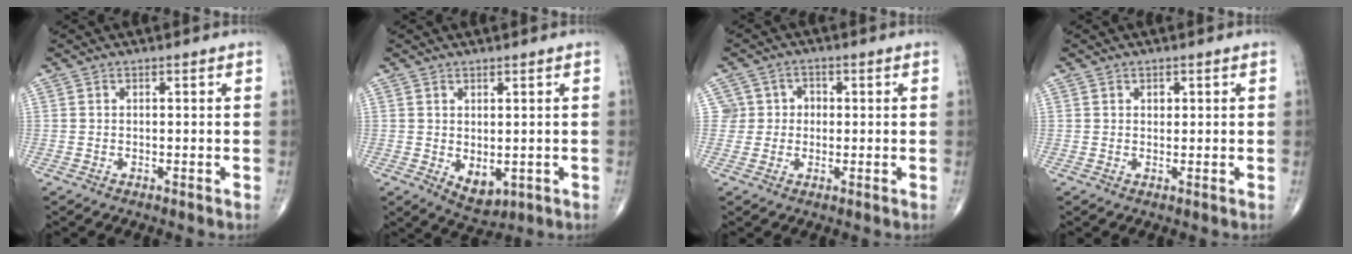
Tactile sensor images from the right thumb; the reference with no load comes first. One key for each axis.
{"total": 4.6, "fx": -0.5, "fy": 2.7, "fz": 3.6, "tx": -0.041, "ty": -0.004, "tz": 0.010}
{"total": 4.2, "fx": 0.2, "fy": 4.2, "fz": 0.3, "tx": 0.034, "ty": 0.012, "tz": -0.002}
{"total": 1.1, "fx": 0.4, "fy": 0.8, "fz": 0.5, "tx": -0.002, "ty": -0.001, "tz": 0.006}